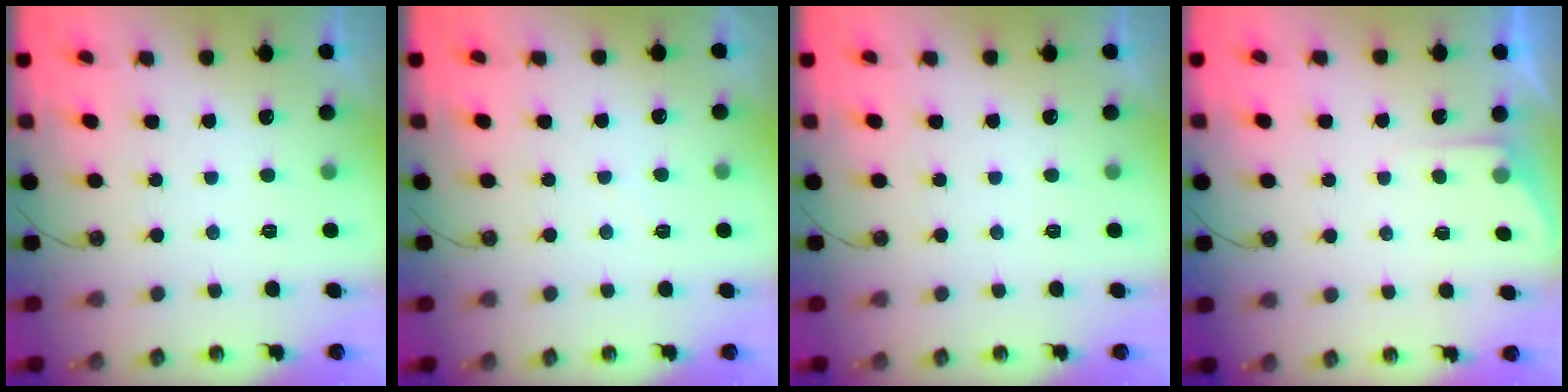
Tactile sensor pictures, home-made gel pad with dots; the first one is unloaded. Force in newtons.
{"total": 2.5, "press": 2.4, "slide": 0.4}
{"total": 0.0}
{"total": 4.3, "press": 4.3, "slide": 0.4}